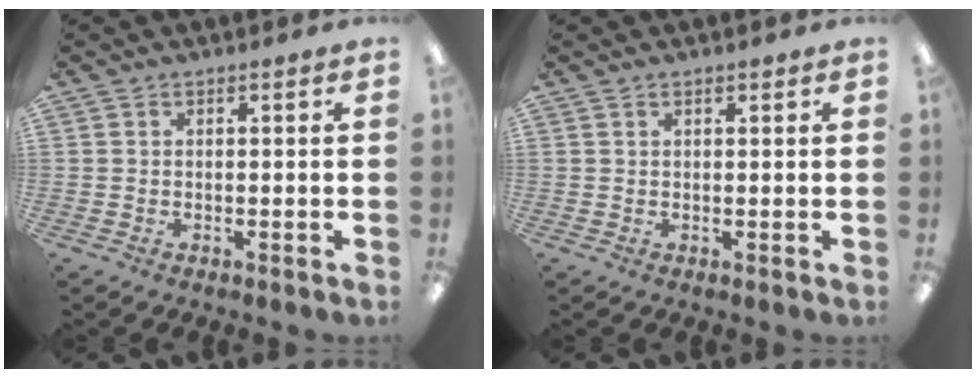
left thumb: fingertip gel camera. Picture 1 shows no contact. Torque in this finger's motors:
{"motor_torque": [-0.08, 0.06, -0.16, -0.12, 0.00]}